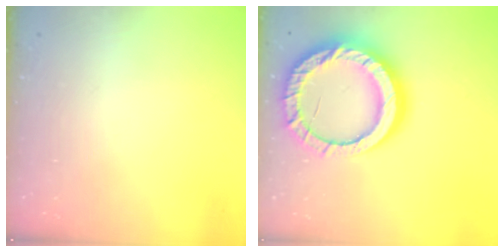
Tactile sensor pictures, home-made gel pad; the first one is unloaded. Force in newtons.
{"total": 21.0, "press": 20.9, "slide": 2.1}